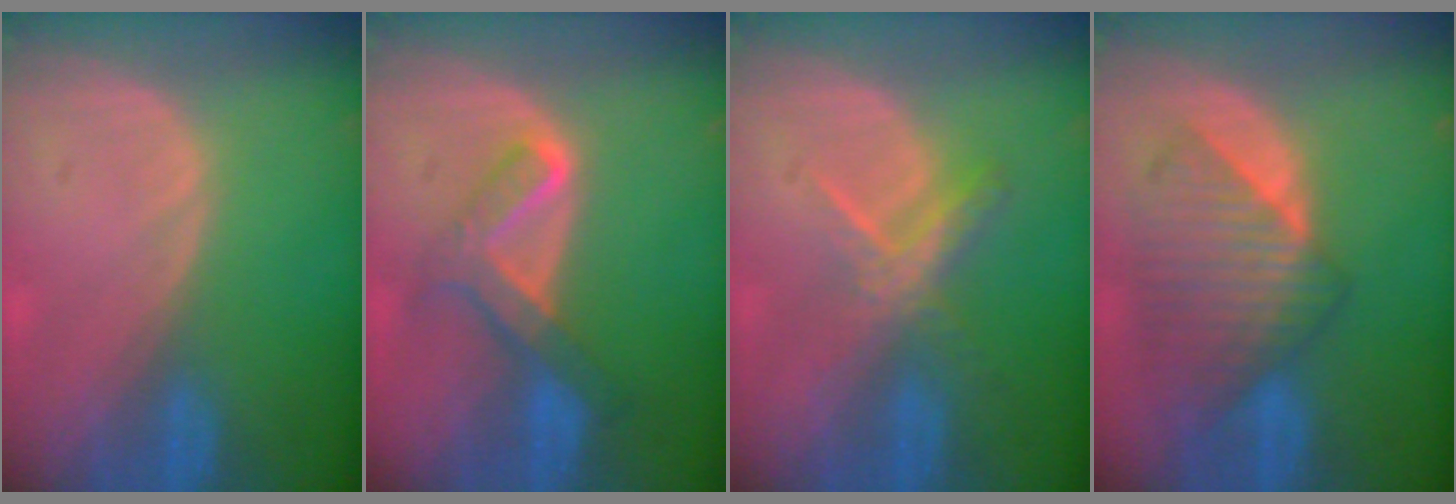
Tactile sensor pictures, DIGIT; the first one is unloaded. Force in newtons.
{"total": 6.1, "press": 5.8, "slide": 1.8}
{"total": 5.5, "press": 4.9, "slide": 2.5}
{"total": 8.7, "press": 8.1, "slide": 3.1}